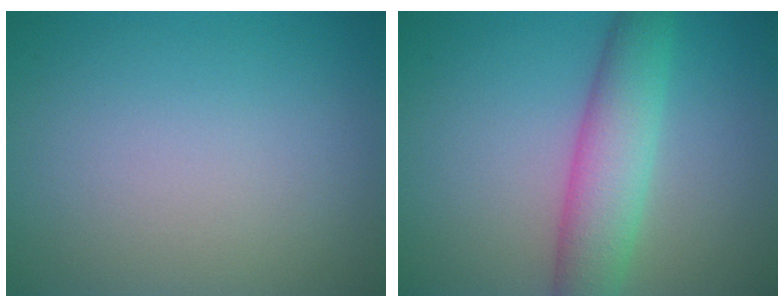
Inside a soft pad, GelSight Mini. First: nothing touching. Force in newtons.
{"total": 5.4, "press": 5.4, "slide": 0.1}